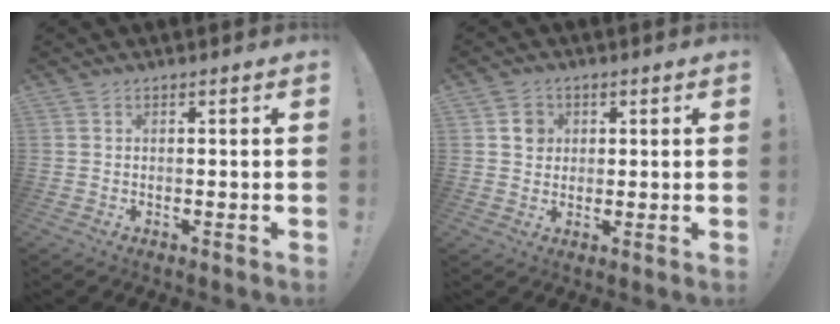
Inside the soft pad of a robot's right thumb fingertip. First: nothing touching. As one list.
[{"total": 4.8, "force": [1.3, 4.5, 1.2], "torque": [-0.001, -0.002, 0.021]}]